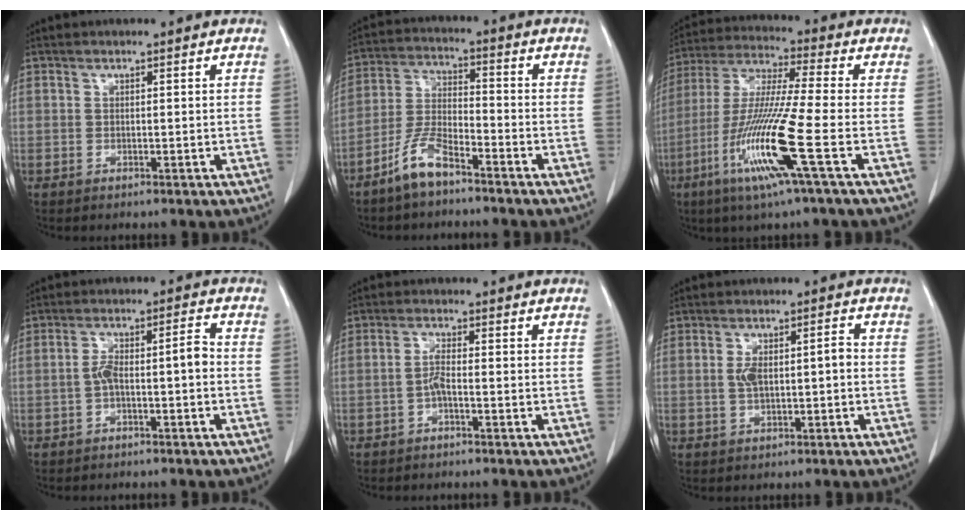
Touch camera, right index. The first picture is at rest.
{"total": 7.3, "force": [-5.4, 1.8, 4.5], "torque": [-0.105, -0.006, -0.111]}
{"total": 14.8, "force": [-5.5, -1.3, 13.7], "torque": [-0.280, -0.023, -0.110]}
{"total": 5.0, "force": [-1.2, 1.1, 4.7], "torque": [-0.086, 0.026, -0.018]}
{"total": 2.1, "force": [-0.8, 0.2, 1.9], "torque": [-0.036, 0.002, -0.018]}
{"total": 4.3, "force": [-0.2, 1.5, 4.0], "torque": [-0.081, 0.014, 0.000]}